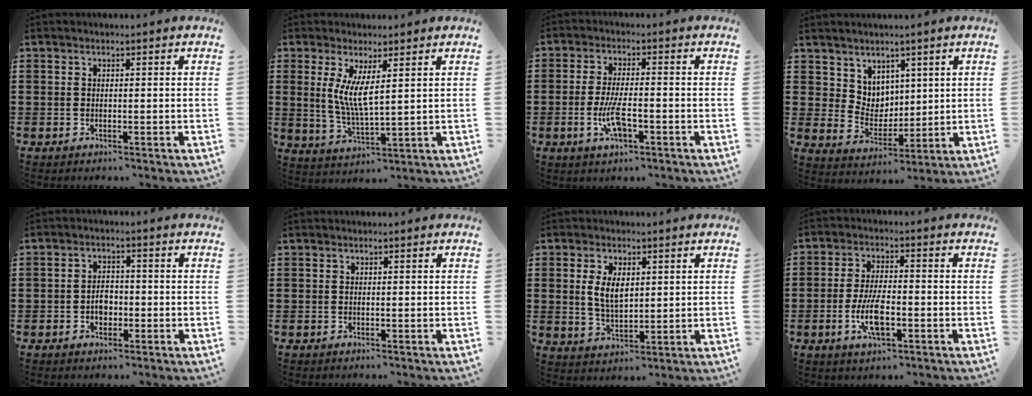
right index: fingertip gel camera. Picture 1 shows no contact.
{"total": 5.9, "force": [1.9, 1.3, 5.4], "torque": [-0.111, -0.003, 0.034]}
{"total": 6.2, "force": [-1.9, 1.9, 5.5], "torque": [-0.126, -0.009, -0.041]}
{"total": 5.3, "force": [3.6, 3.8, 0.3], "torque": [-0.030, -0.005, 0.070]}
{"total": 2.9, "force": [-0.8, 2.0, 2.0], "torque": [-0.032, -0.001, -0.018]}
{"total": 0.0}
{"total": 5.4, "force": [1.0, 2.9, 4.4], "torque": [-0.084, 0.007, 0.015]}
{"total": 6.9, "force": [-2.1, 2.7, 6.0], "torque": [-0.133, -0.005, -0.043]}